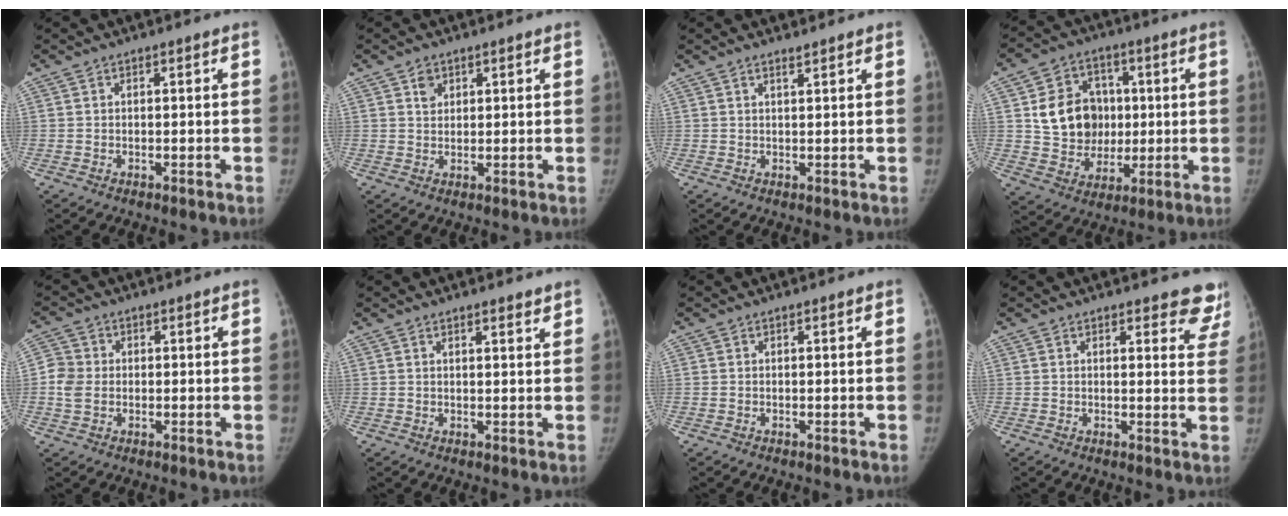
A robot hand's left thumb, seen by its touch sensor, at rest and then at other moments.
{"total": 2.6, "force": [1.4, 2.0, 0.9], "torque": [0.002, -0.007, 0.023]}
{"total": 1.0, "force": [0.9, 0.2, 0.4], "torque": [-0.006, -0.007, 0.016]}
{"total": 14.2, "force": [2.1, 12.2, 7.1], "torque": [-0.072, 0.002, 0.049]}
{"total": 4.6, "force": [-0.3, 3.9, 2.3], "torque": [-0.045, 0.007, -0.010]}
{"total": 2.2, "force": [1.9, 0.5, 1.0], "torque": [-0.003, -0.008, 0.026]}
{"total": 0.0}
{"total": 7.4, "force": [6.8, 2.6, 1.6], "torque": [0.032, -0.035, 0.047]}